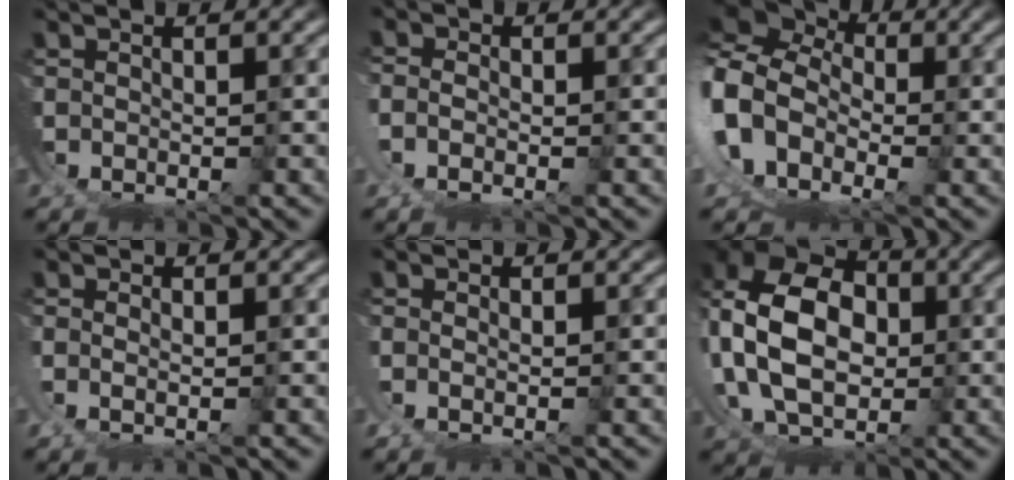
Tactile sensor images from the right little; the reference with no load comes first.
{"total": 1.3, "force": [-0.5, 0.7, 0.9], "torque": [-0.025, -0.009, -0.005]}
{"total": 13.4, "force": [1.0, 12.3, 5.4], "torque": [-0.183, -0.025, 0.004]}
{"total": 1.8, "force": [1.2, -1.3, 0.5], "torque": [-0.008, 0.001, 0.022]}
{"total": 1.1, "force": [0.7, -0.5, 0.7], "torque": [-0.013, -0.003, 0.014]}
{"total": 10.8, "force": [3.2, 8.4, 6.0], "torque": [-0.156, -0.021, 0.057]}